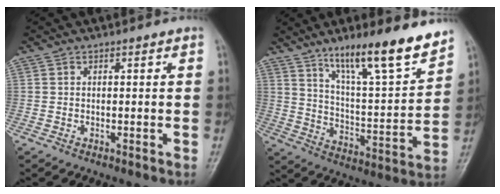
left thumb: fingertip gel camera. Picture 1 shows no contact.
{"total": 16.7, "force": [12.1, 3.1, 11.1], "torque": [-0.156, -0.076, 0.205]}